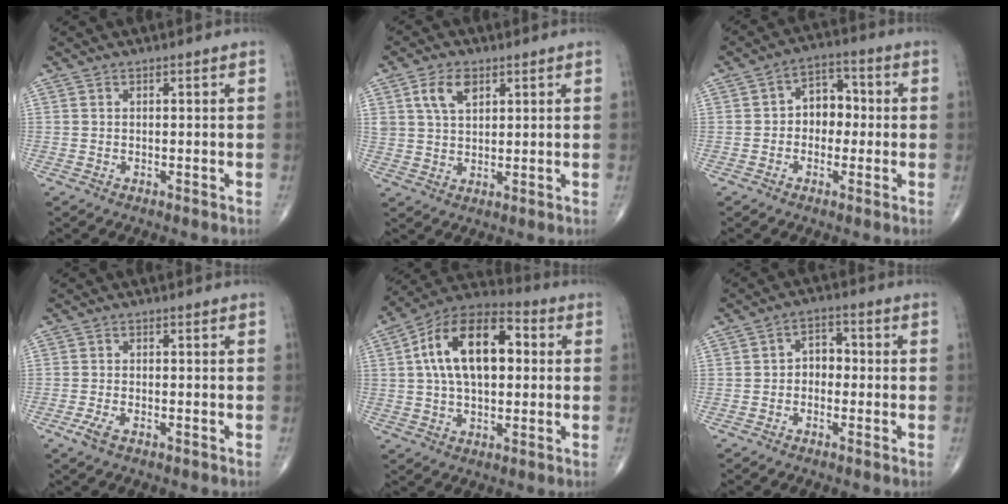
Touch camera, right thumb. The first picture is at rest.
{"total": 6.2, "force": [2.8, 3.7, 4.0], "torque": [-0.064, -0.008, 0.055]}
{"total": 7.0, "force": [-0.3, 5.3, 4.5], "torque": [-0.030, 0.023, -0.018]}
{"total": 2.6, "force": [-1.4, 1.0, 1.9], "torque": [-0.046, 0.003, -0.029]}
{"total": 17.8, "force": [2.9, 9.9, 14.5], "torque": [-0.232, 0.025, 0.040]}
{"total": 4.2, "force": [-0.5, 3.2, 2.7], "torque": [-0.017, 0.018, -0.021]}